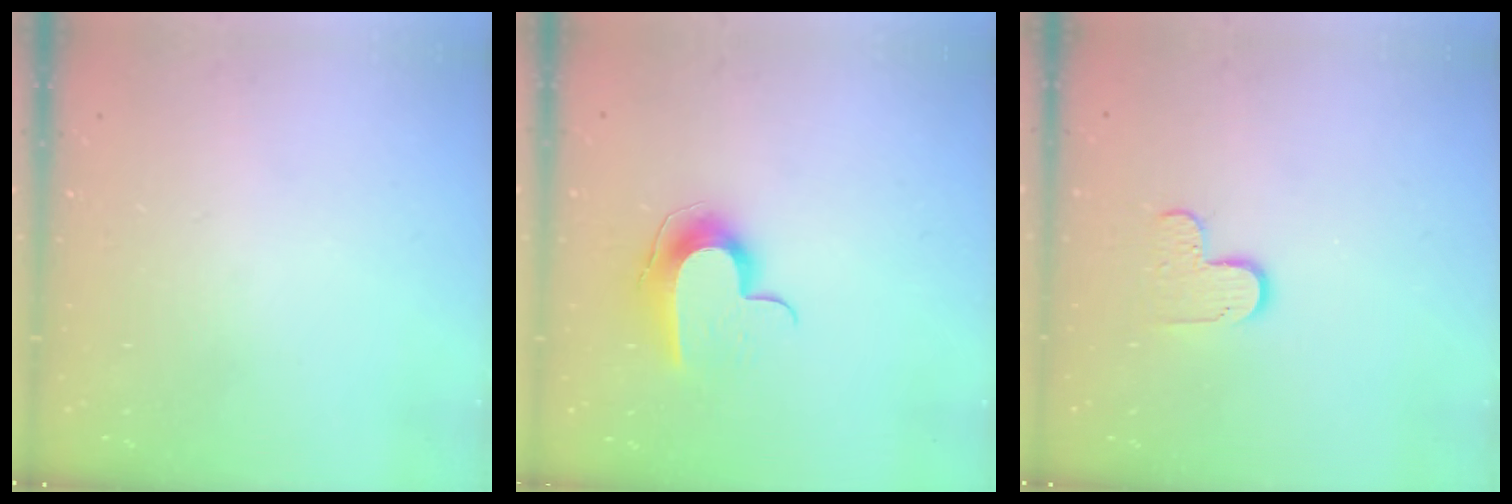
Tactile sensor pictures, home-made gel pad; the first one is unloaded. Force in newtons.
{"total": 9.9, "press": 9.9, "slide": 0.1}
{"total": 5.5, "press": 5.5, "slide": 0.5}